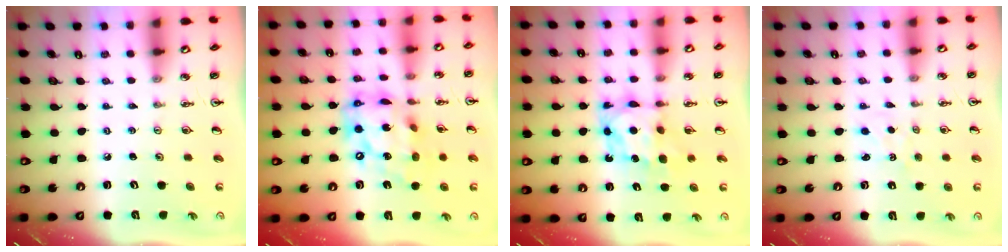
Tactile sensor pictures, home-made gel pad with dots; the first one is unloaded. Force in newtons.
{"total": 18.9, "press": 18.9, "slide": 1.3}
{"total": 6.9, "press": 6.9, "slide": 0.5}
{"total": 1.5, "press": 1.4, "slide": 0.3}